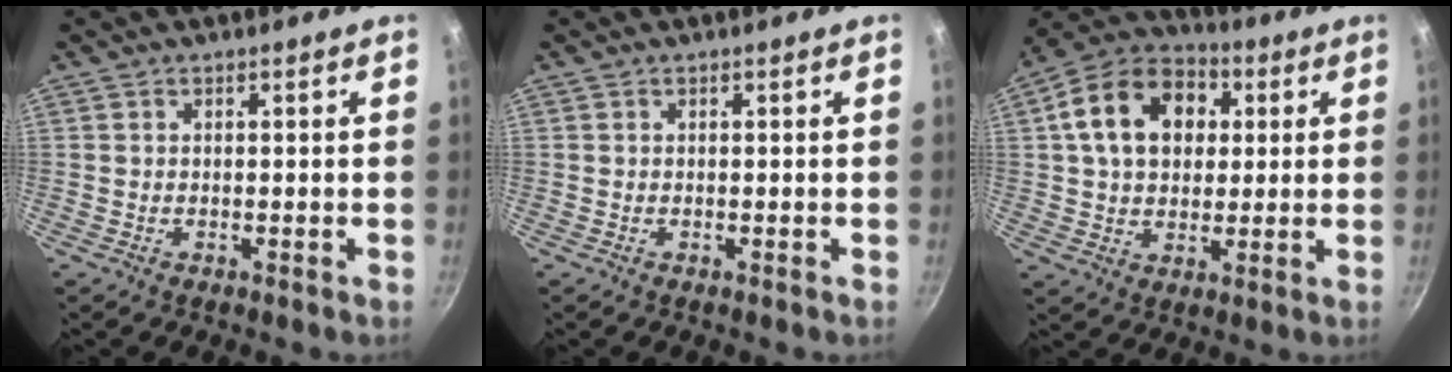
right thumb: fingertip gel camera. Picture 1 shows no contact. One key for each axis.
{"total": 0.0}
{"total": 16.4, "fx": 3.8, "fy": 12.0, "fz": 10.4, "tx": -0.152, "ty": 0.023, "tz": 0.049}